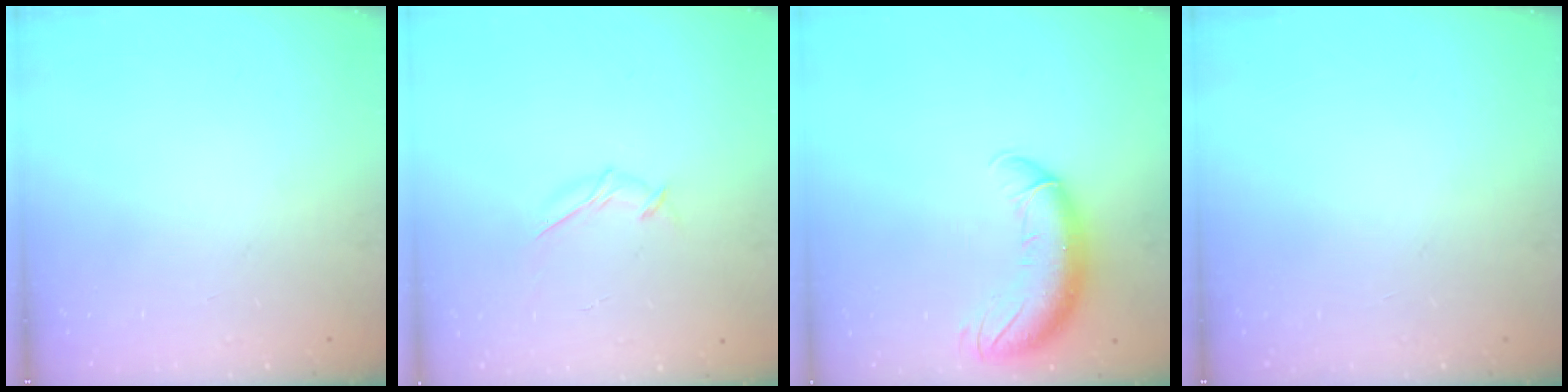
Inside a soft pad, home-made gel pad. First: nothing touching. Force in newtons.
{"total": 5.6, "press": 5.6, "slide": 0.2}
{"total": 13.4, "press": 13.0, "slide": 3.2}
{"total": 0.0}